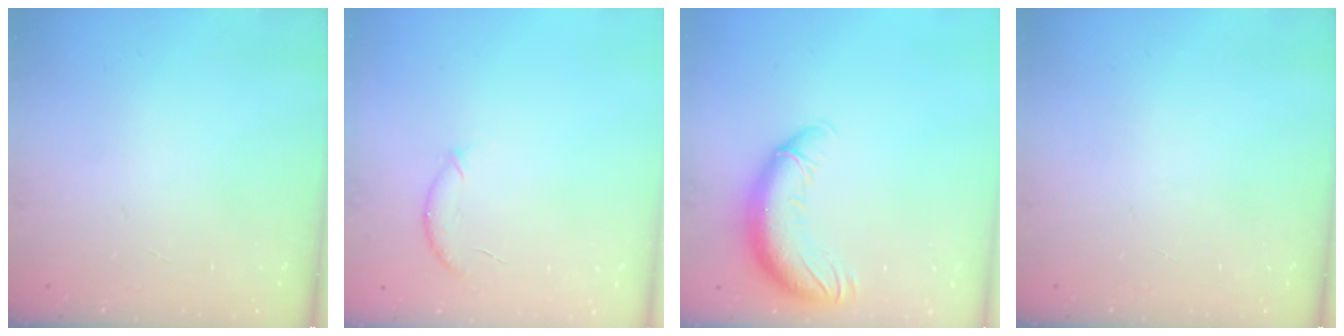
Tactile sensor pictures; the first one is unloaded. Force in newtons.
{"total": 6.5, "press": 6.5, "slide": 1.0}
{"total": 12.8, "press": 12.4, "slide": 3.1}
{"total": 0.0}